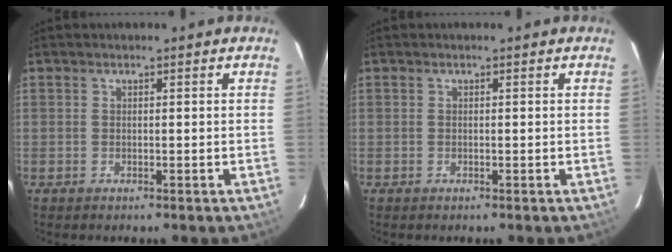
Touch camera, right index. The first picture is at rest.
{"total": 0.0}